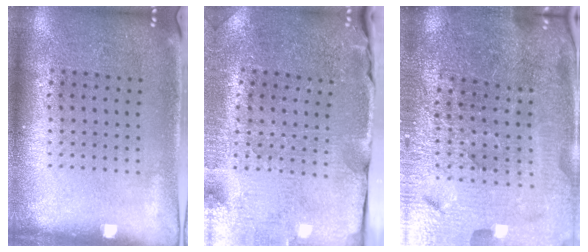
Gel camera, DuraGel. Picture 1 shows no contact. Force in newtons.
{"total": 3.7, "press": 3.6, "slide": 0.6}
{"total": 4.9, "press": 4.7, "slide": 1.4}